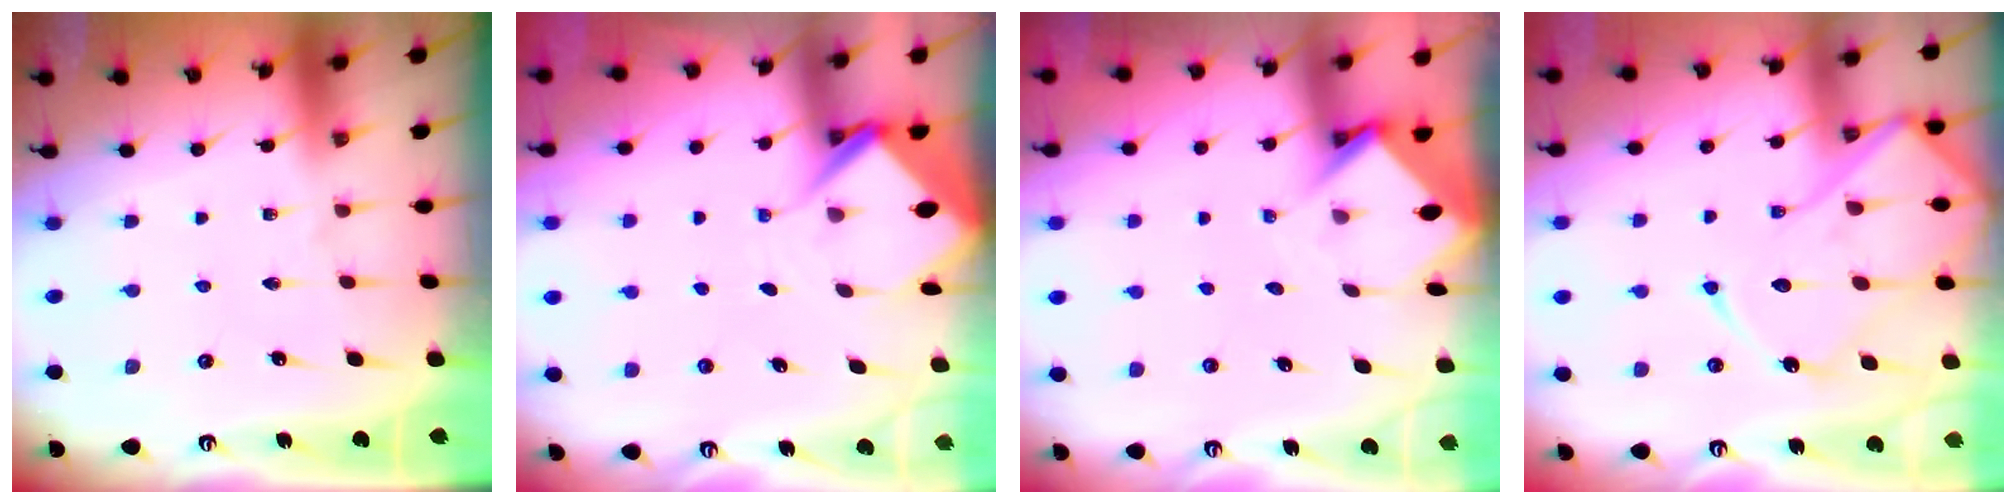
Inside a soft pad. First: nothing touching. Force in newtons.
{"total": 5.0, "press": 5.0, "slide": 0.5}
{"total": 3.4, "press": 3.4, "slide": 0.2}
{"total": 16.4, "press": 16.3, "slide": 1.4}